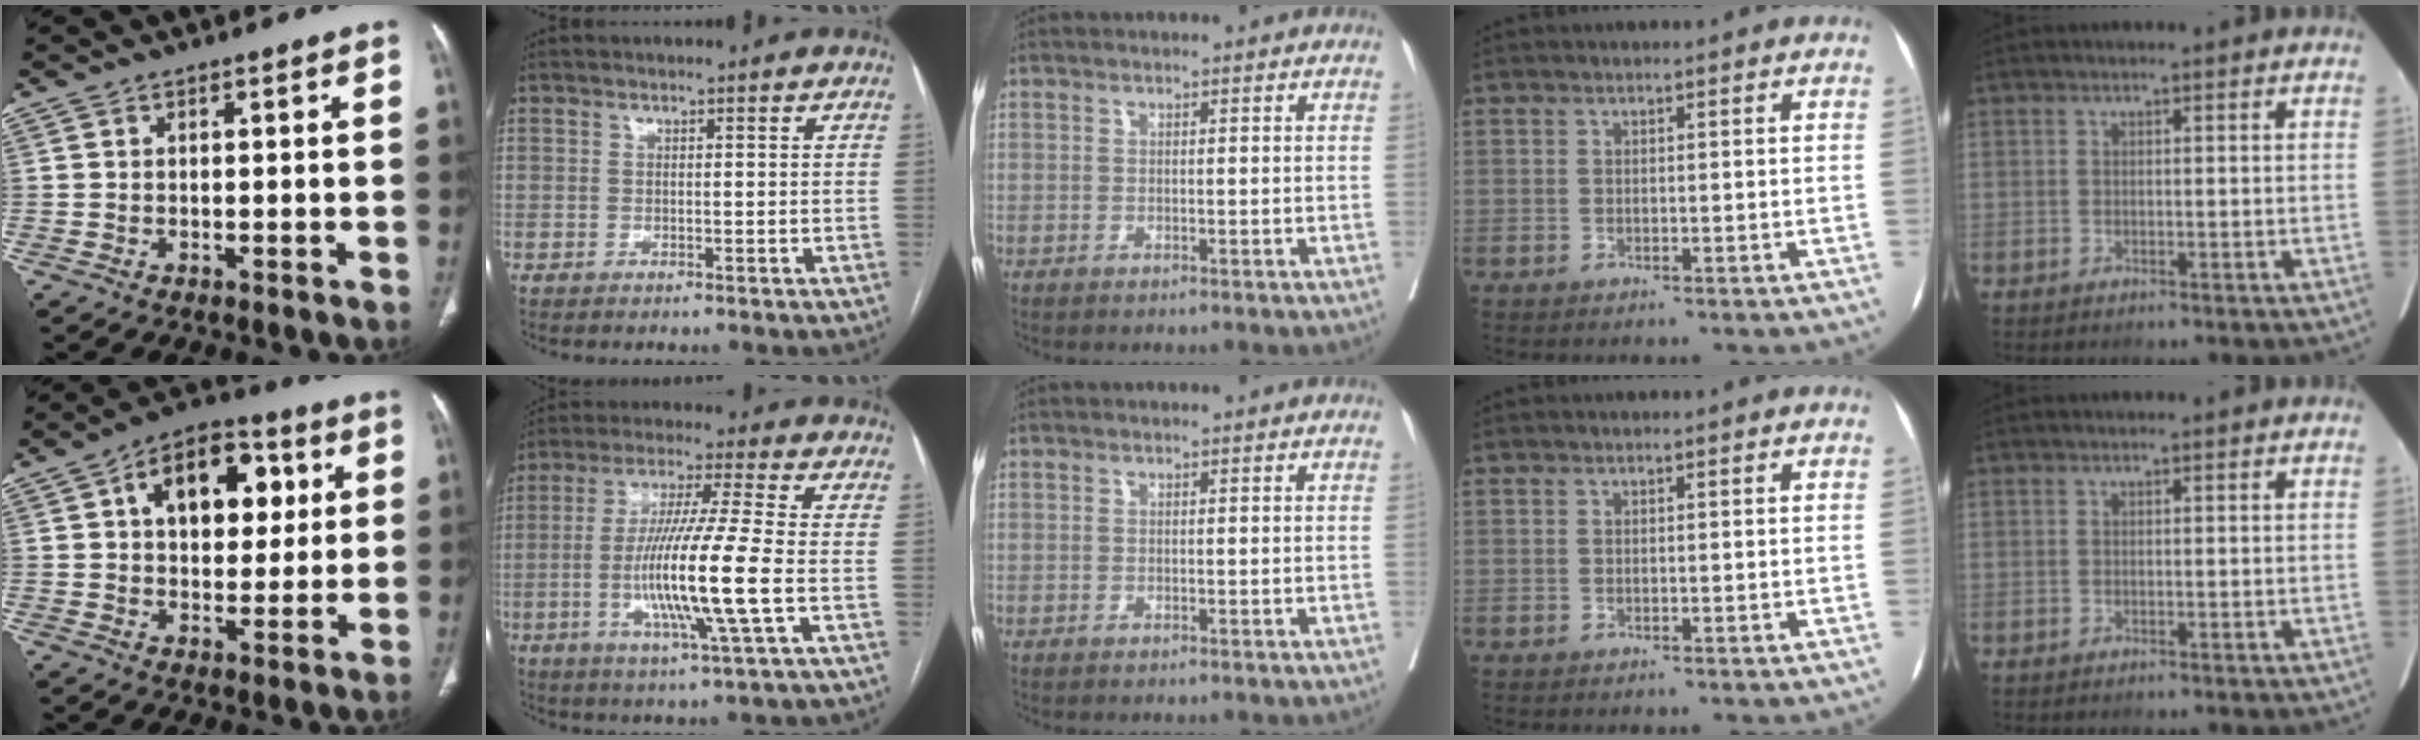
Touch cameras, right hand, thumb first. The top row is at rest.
{"thumb": {"total": 15.2, "force": [4.0, 9.7, 11.0], "torque": [-0.119, 0.010, 0.059]}, "index": {"total": 14.2, "force": [-2.9, -0.8, 13.9], "torque": [-0.274, -0.014, -0.062]}}